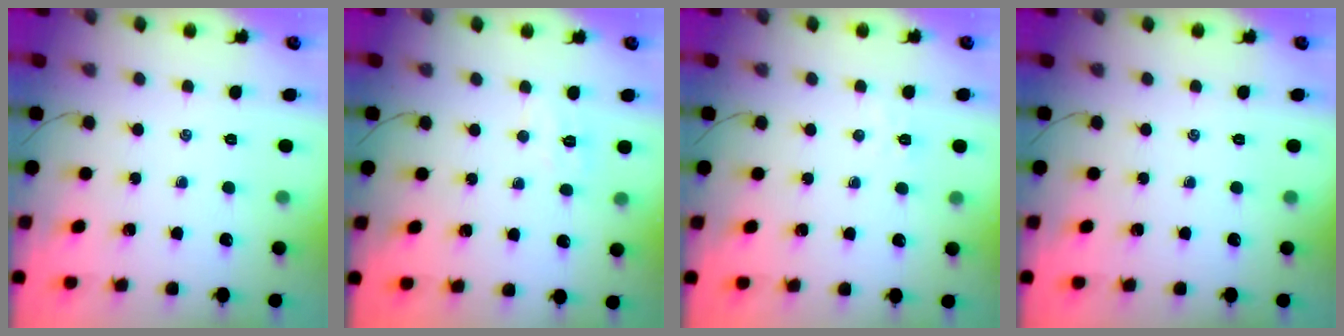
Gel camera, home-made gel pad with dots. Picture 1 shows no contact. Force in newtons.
{"total": 4.0, "press": 3.9, "slide": 1.0}
{"total": 3.9, "press": 3.8, "slide": 0.9}
{"total": 0.0}